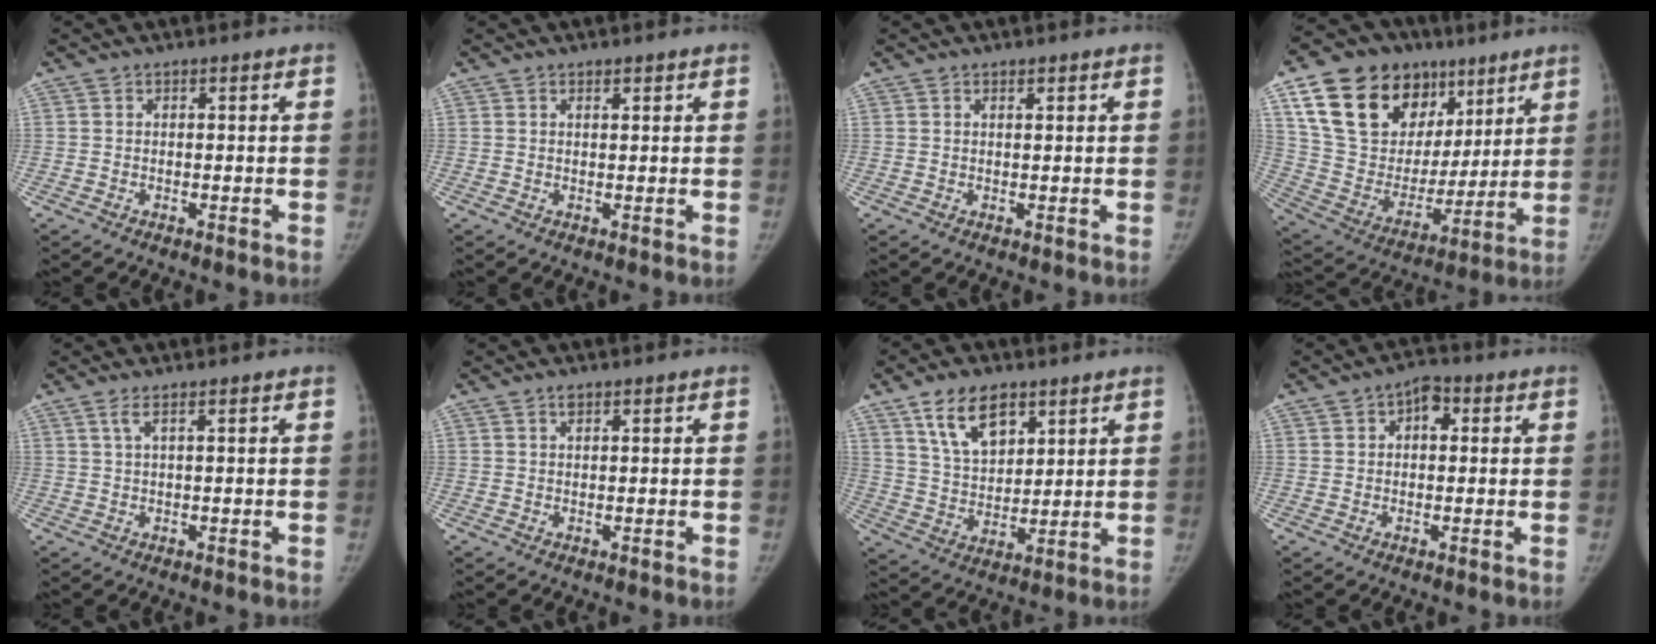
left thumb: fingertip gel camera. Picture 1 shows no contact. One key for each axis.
{"total": 0.8, "fx": 0.5, "fy": 0.4, "fz": 0.4, "tx": 0.001, "ty": -0.002, "tz": 0.006}
{"total": 0.6, "fx": 0.3, "fy": 0.3, "fz": 0.4, "tx": 0.000, "ty": -0.001, "tz": 0.005}
{"total": 26.4, "fx": 13.5, "fy": 17.7, "fz": 14.2, "tx": -0.214, "ty": -0.004, "tz": 0.247}
{"total": 1.6, "fx": 0.8, "fy": 0.1, "fz": 1.4, "tx": -0.039, "ty": 0.007, "tz": 0.021}
{"total": 0.6, "fx": 0.4, "fy": 0.3, "fz": 0.3, "tx": 0.000, "ty": -0.006, "tz": 0.006}
{"total": 11.5, "fx": 6.6, "fy": 6.5, "fz": 6.8, "tx": -0.094, "ty": -0.036, "tz": 0.127}
{"total": 4.2, "fx": 1.0, "fy": 2.9, "fz": 2.8, "tx": -0.022, "ty": 0.010, "tz": 0.007}